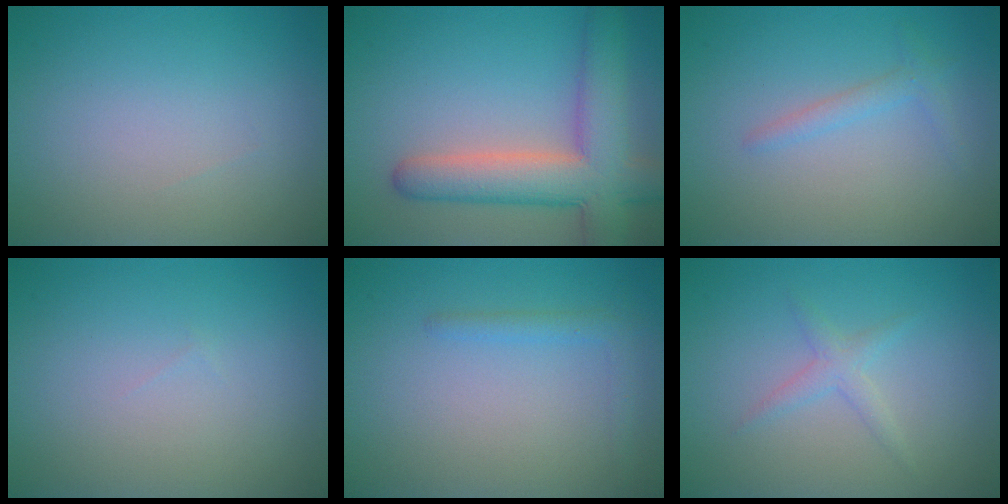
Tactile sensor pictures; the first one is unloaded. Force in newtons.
{"total": 7.7, "press": 7.6, "slide": 0.6}
{"total": 1.4, "press": 1.4, "slide": 0.1}
{"total": 0.0}
{"total": 1.4, "press": 1.4, "slide": 0.1}
{"total": 1.4, "press": 1.4, "slide": 0.0}